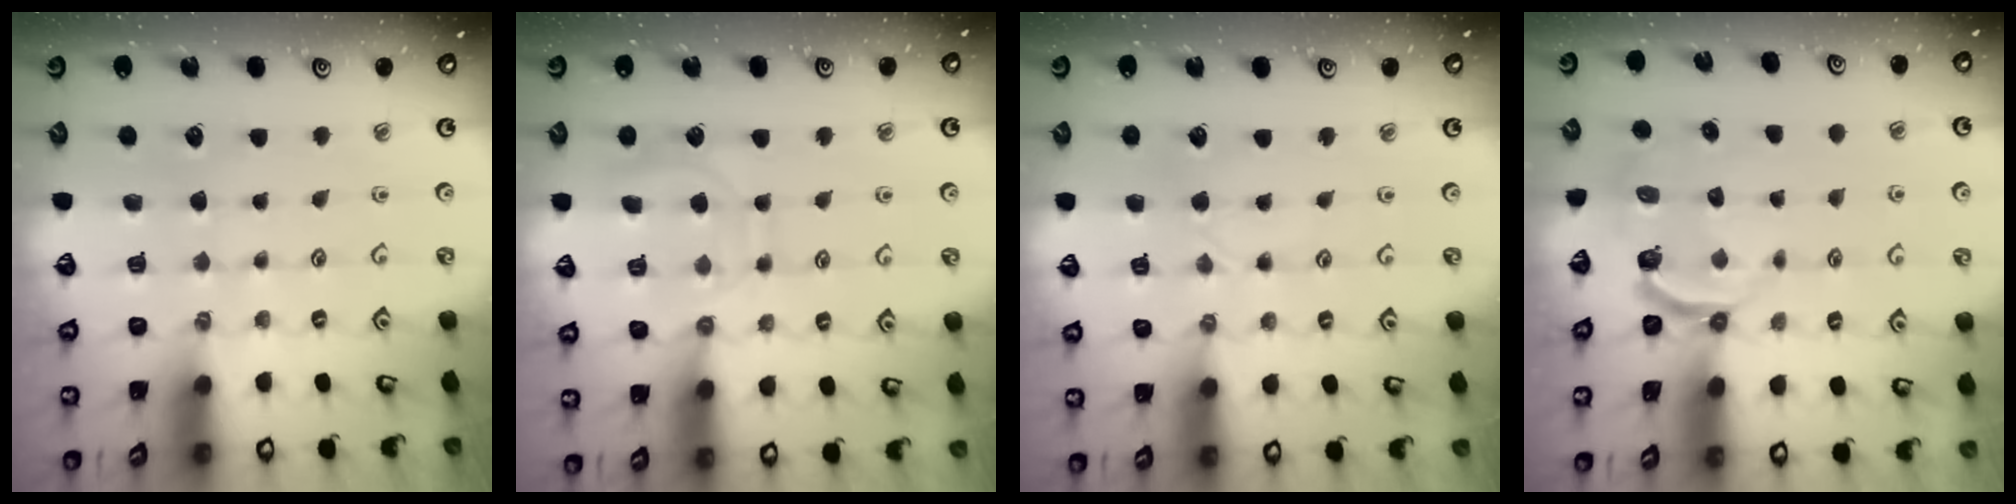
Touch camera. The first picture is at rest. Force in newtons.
{"total": 9.5, "press": 9.5, "slide": 0.9}
{"total": 2.0, "press": 2.0, "slide": 0.2}
{"total": 4.3, "press": 3.1, "slide": 3.0}